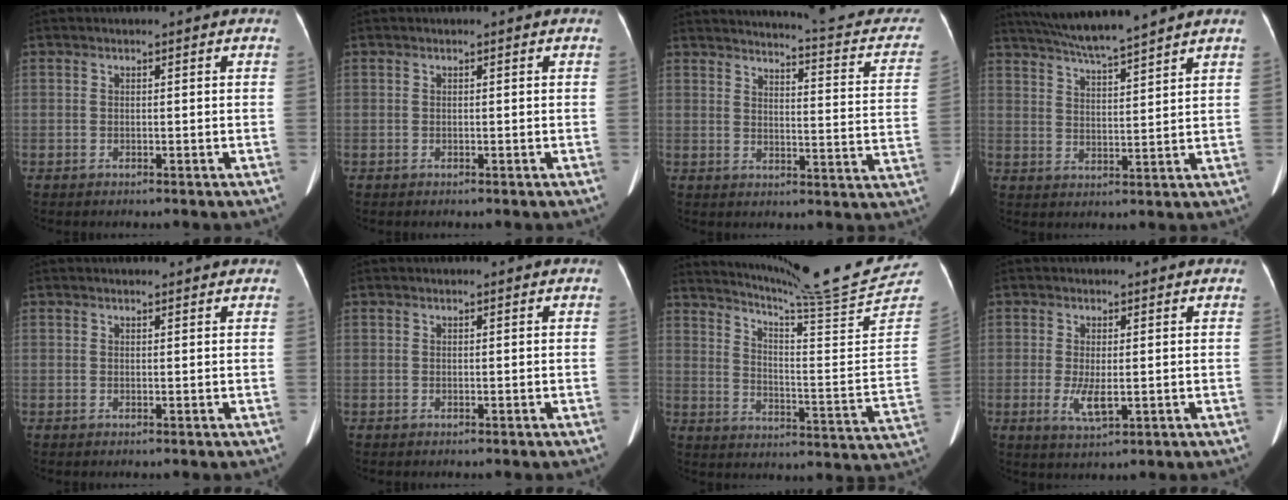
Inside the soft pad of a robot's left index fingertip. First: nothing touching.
{"total": 0.0}
{"total": 17.6, "force": [15.9, 2.6, 7.0], "torque": [-0.080, -0.048, 0.169]}
{"total": 10.6, "force": [9.4, -1.0, 4.7], "torque": [-0.084, 0.013, 0.156]}
{"total": 2.4, "force": [2.2, 0.5, 0.7], "torque": [-0.012, 0.014, 0.025]}
{"total": 0.0}
{"total": 21.2, "force": [19.6, -3.0, 7.7], "torque": [-0.132, -0.108, 0.265]}
{"total": 4.0, "force": [-0.1, 1.2, 3.8], "torque": [-0.073, -0.009, 0.004]}